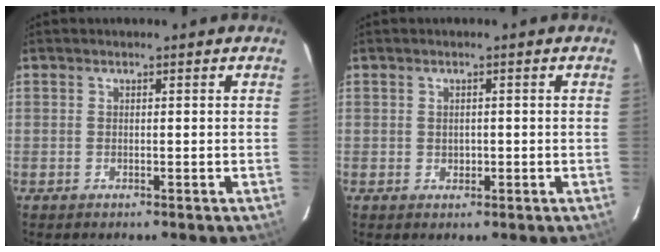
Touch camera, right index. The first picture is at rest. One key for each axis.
{"total": 1.5, "fx": -0.3, "fy": 1.3, "fz": 0.7, "tx": -0.008, "ty": 0.003, "tz": -0.003}